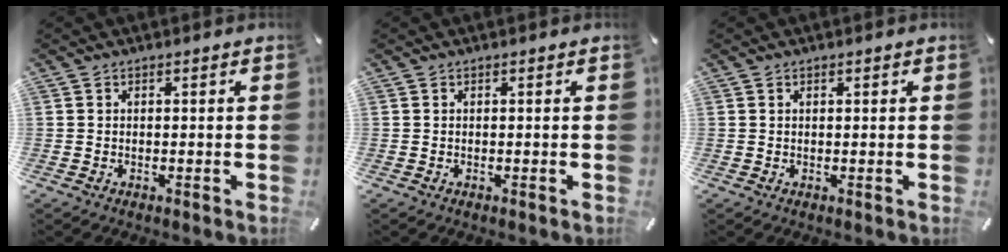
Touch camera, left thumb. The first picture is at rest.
{"total": 0.0}
{"total": 0.6, "force": [0.5, 0.2, 0.3], "torque": [-0.006, 0.001, 0.009]}